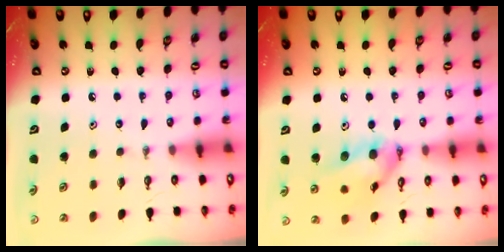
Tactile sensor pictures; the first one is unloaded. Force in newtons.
{"total": 13.6, "press": 13.6, "slide": 1.0}